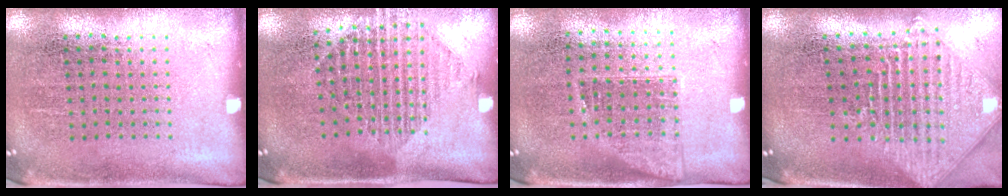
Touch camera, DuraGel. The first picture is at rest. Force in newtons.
{"total": 1.6, "press": 1.3, "slide": 0.9}
{"total": 1.2, "press": 1.0, "slide": 0.7}
{"total": 2.2, "press": 1.8, "slide": 1.3}